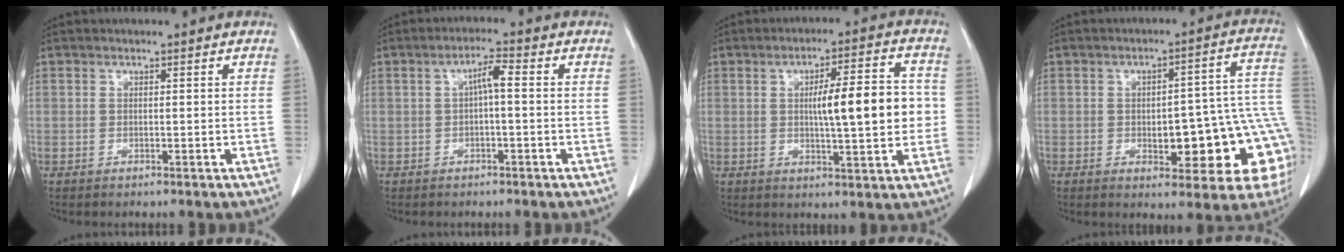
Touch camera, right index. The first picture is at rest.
{"total": 3.3, "force": [0.1, 0.5, 3.3], "torque": [-0.057, 0.012, 0.002]}
{"total": 10.8, "force": [0.3, 1.9, 10.6], "torque": [-0.154, 0.017, 0.006]}
{"total": 16.6, "force": [-3.4, 5.6, 15.2], "torque": [-0.113, 0.043, -0.028]}